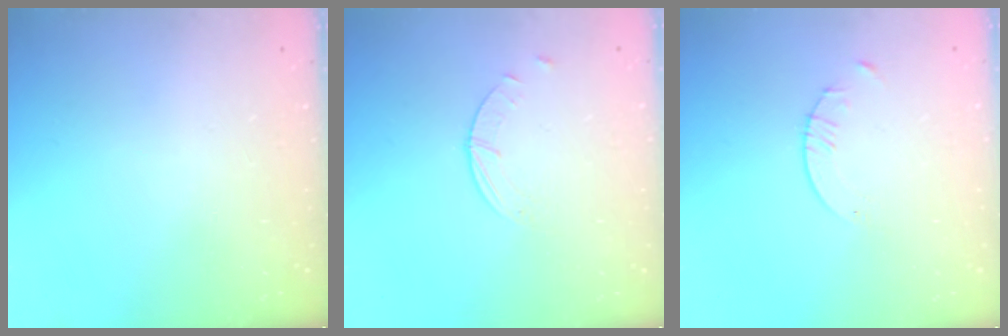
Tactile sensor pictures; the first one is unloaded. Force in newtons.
{"total": 0.9, "press": 0.9, "slide": 0.2}
{"total": 2.1, "press": 2.1, "slide": 0.3}